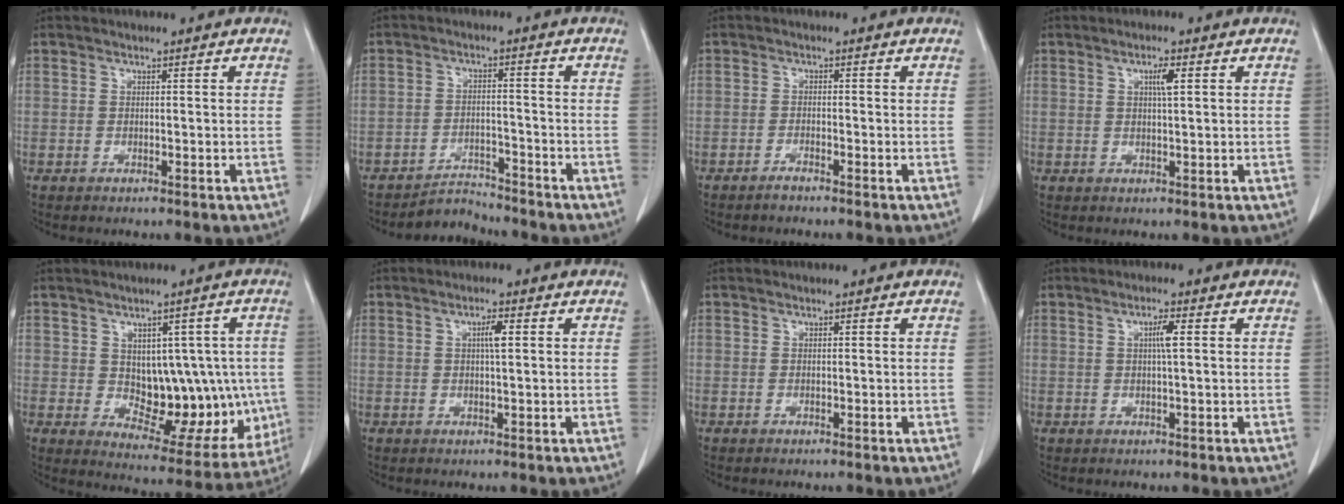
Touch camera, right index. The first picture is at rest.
{"total": 4.0, "force": [-3.9, 0.8, -0.6], "torque": [0.008, -0.001, -0.063]}
{"total": 1.2, "force": [-1.0, 0.0, 0.5], "torque": [-0.012, 0.000, -0.016]}
{"total": 2.4, "force": [0.9, 0.2, 2.2], "torque": [-0.040, 0.000, 0.015]}
{"total": 13.8, "force": [0.1, 7.6, 11.5], "torque": [-0.130, 0.013, 0.029]}
{"total": 2.3, "force": [0.6, 0.2, 2.2], "torque": [-0.039, 0.002, 0.010]}
{"total": 0.0}
{"total": 2.4, "force": [0.5, 0.0, 2.4], "torque": [-0.043, 0.002, 0.009]}